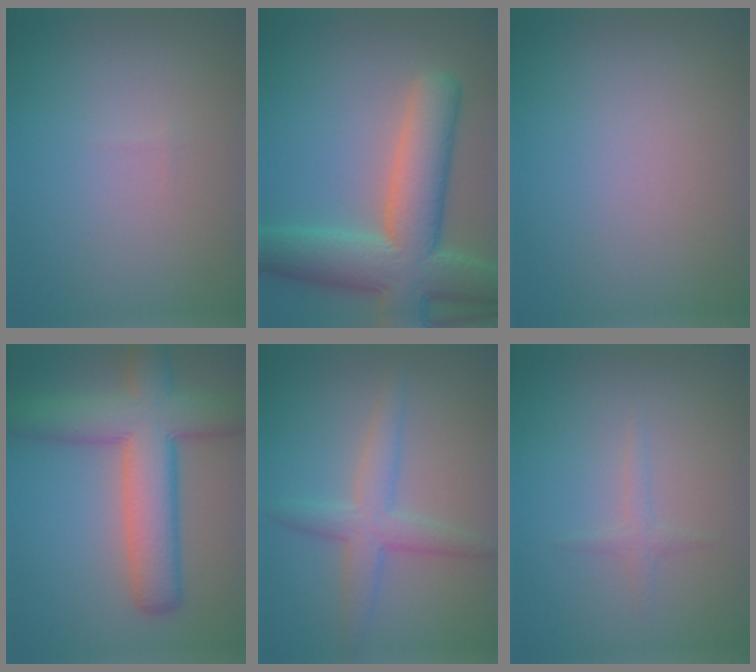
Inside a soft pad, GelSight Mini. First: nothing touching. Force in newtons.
{"total": 9.8, "press": 9.7, "slide": 0.6}
{"total": 0.0}
{"total": 8.3, "press": 8.3, "slide": 0.3}
{"total": 3.5, "press": 3.5, "slide": 0.1}
{"total": 1.0, "press": 1.0, "slide": 0.1}